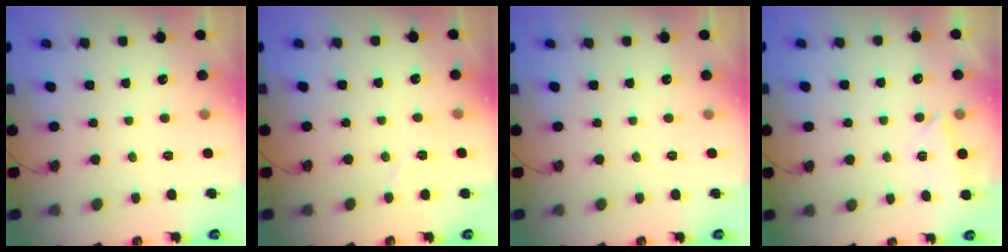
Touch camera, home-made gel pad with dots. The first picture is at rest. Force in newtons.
{"total": 5.3, "press": 4.4, "slide": 2.8}
{"total": 0.0}
{"total": 3.2, "press": 3.0, "slide": 1.1}